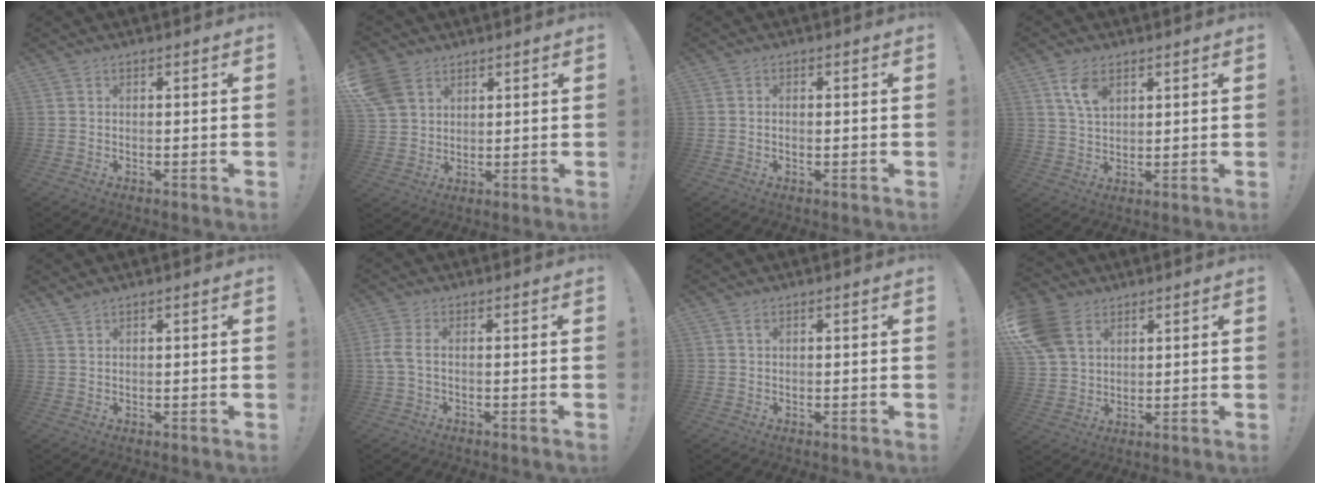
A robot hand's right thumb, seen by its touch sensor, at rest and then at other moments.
{"total": 8.4, "force": [4.8, 6.0, 3.3], "torque": [-0.078, -0.013, 0.101]}
{"total": 0.9, "force": [-0.2, 0.5, 0.7], "torque": [-0.022, 0.005, -0.003]}
{"total": 7.0, "force": [3.8, 4.0, 4.3], "torque": [-0.069, -0.015, 0.070]}
{"total": 1.3, "force": [1.1, -0.1, 0.6], "torque": [-0.022, 0.000, 0.022]}
{"total": 3.2, "force": [-0.1, 0.6, 3.1], "torque": [-0.066, -0.006, -0.002]}
{"total": 0.6, "force": [0.3, 0.3, 0.4], "torque": [-0.001, -0.003, 0.005]}
{"total": 12.5, "force": [5.9, 9.0, 6.4], "torque": [-0.130, -0.015, 0.123]}